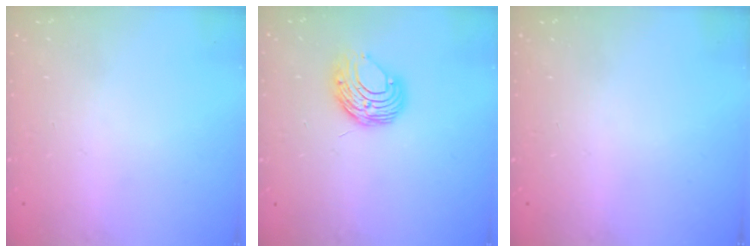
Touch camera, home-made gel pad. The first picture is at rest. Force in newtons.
{"total": 8.8, "press": 8.8, "slide": 0.8}
{"total": 0.0}